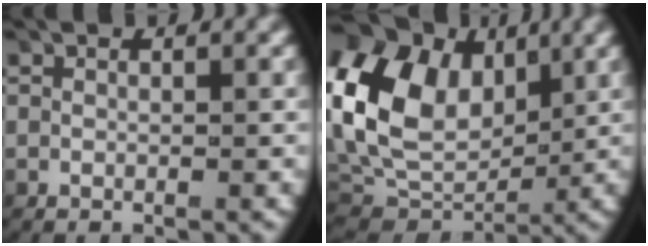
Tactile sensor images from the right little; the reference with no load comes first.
{"total": 12.6, "force": [2.5, 9.7, 7.7], "torque": [-0.167, -0.003, 0.044]}